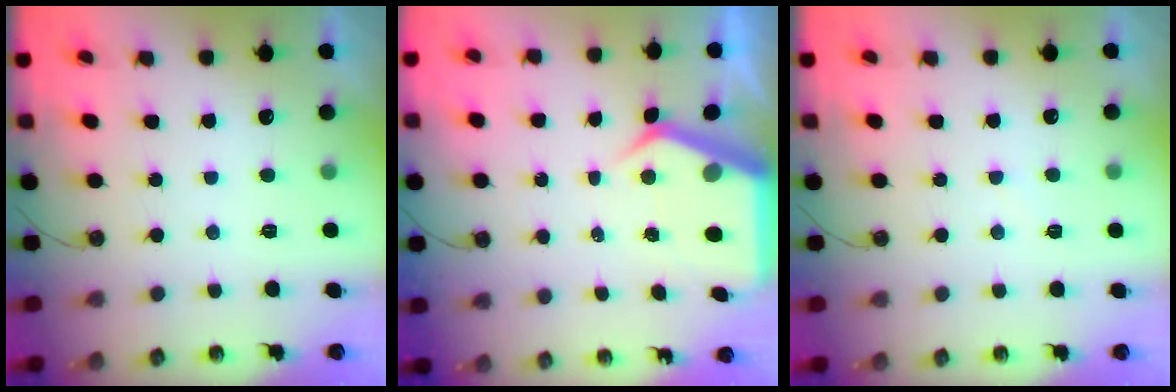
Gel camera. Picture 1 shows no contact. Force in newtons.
{"total": 7.0, "press": 7.0, "slide": 0.7}
{"total": 2.5, "press": 2.5, "slide": 0.3}